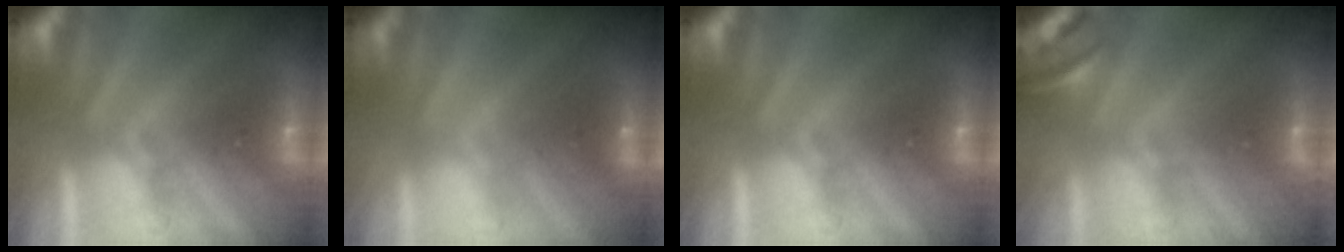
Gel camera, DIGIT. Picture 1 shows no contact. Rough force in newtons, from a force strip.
{"total": 1.6}
{"total": 0.0}
{"total": 2.7}